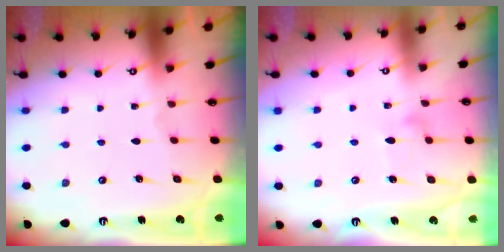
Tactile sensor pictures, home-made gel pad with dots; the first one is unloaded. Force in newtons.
{"total": 6.6, "press": 6.6, "slide": 0.3}